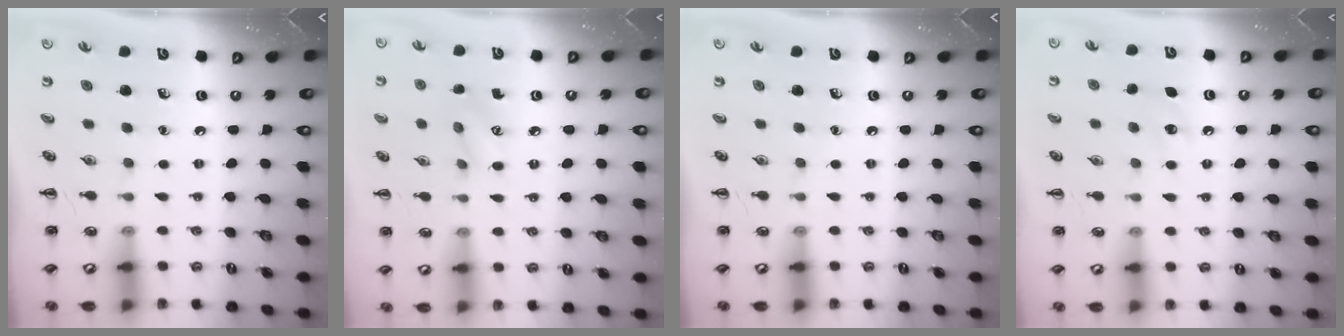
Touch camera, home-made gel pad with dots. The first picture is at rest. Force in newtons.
{"total": 6.7, "press": 6.5, "slide": 1.4}
{"total": 0.0}
{"total": 4.0, "press": 3.9, "slide": 1.1}